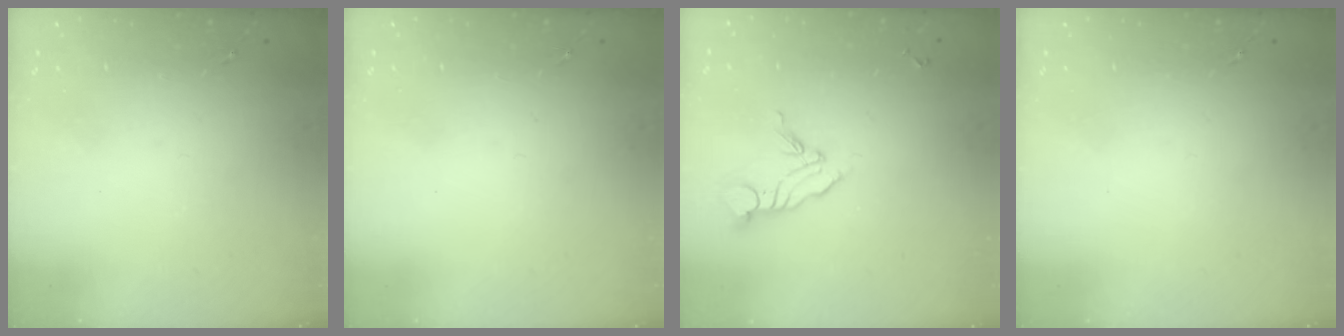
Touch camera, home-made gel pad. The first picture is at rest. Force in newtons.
{"total": 0.0}
{"total": 9.9, "press": 9.8, "slide": 0.8}
{"total": 0.0}